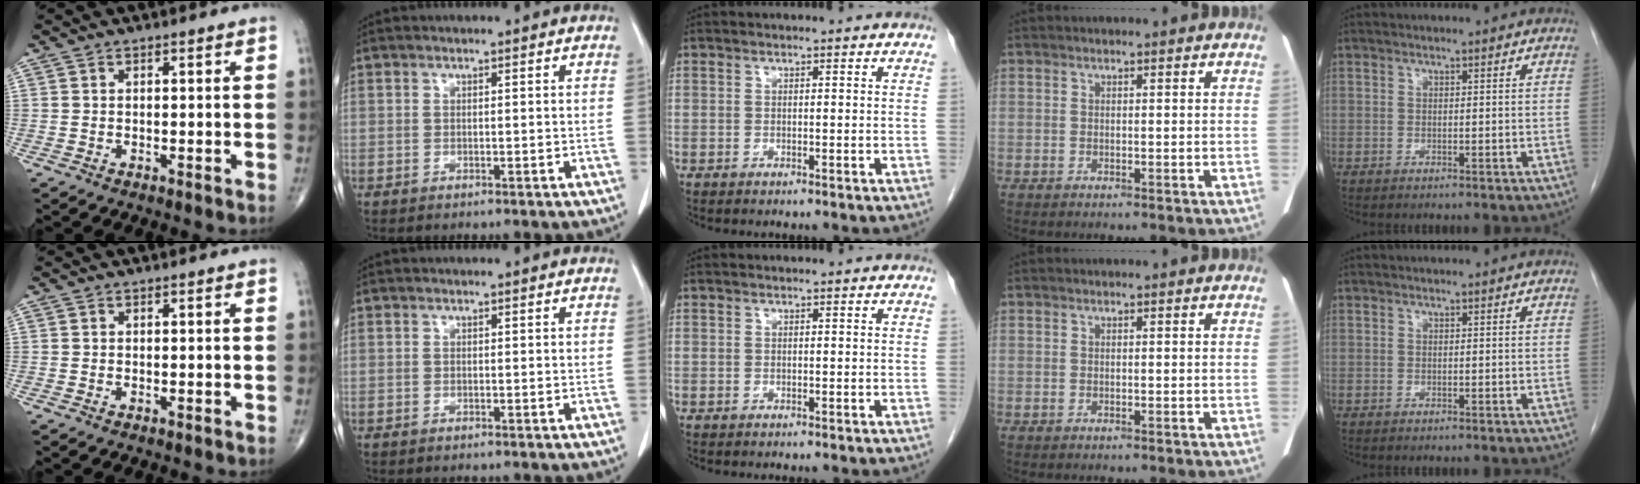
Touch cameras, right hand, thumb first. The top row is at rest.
{}